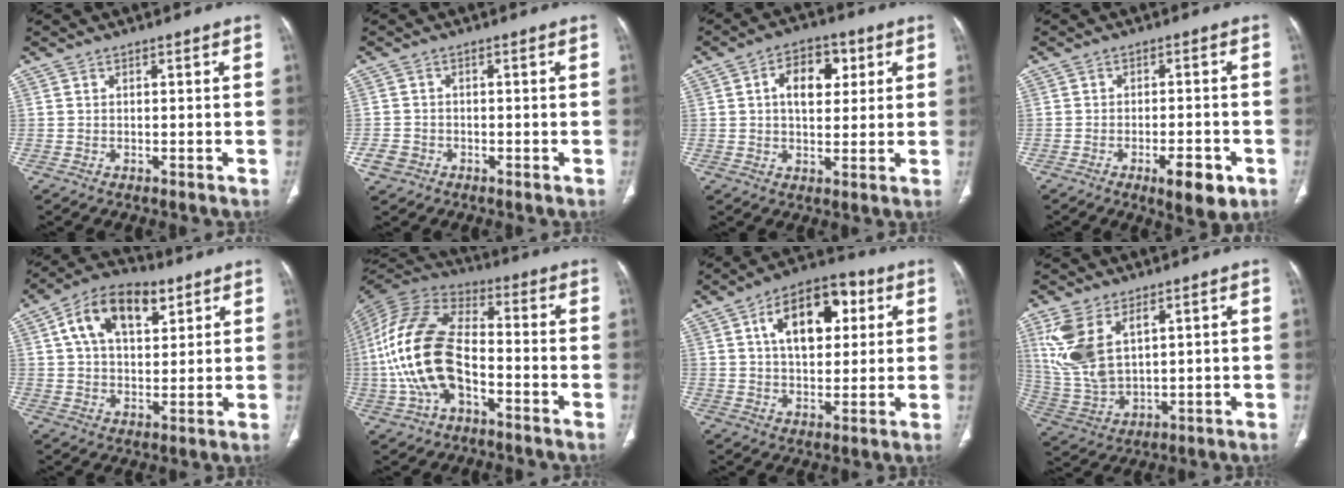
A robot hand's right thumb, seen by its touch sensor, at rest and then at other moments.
{"total": 3.0, "force": [-1.4, 2.5, 1.0], "torque": [-0.015, 0.011, -0.023]}
{"total": 9.3, "force": [2.6, 5.8, 6.8], "torque": [-0.076, 0.003, 0.038]}
{"total": 7.4, "force": [-3.5, 2.5, 6.0], "torque": [-0.080, 0.006, -0.045]}
{"total": 14.6, "force": [6.2, 8.4, 10.2], "torque": [-0.147, 0.001, 0.104]}
{"total": 18.4, "force": [-4.0, 10.2, 14.8], "torque": [-0.303, 0.032, -0.075]}
{"total": 15.5, "force": [5.0, 8.8, 11.7], "torque": [-0.153, 0.007, 0.075]}
{"total": 12.1, "force": [5.0, 6.4, 9.0], "torque": [-0.194, -0.012, 0.118]}